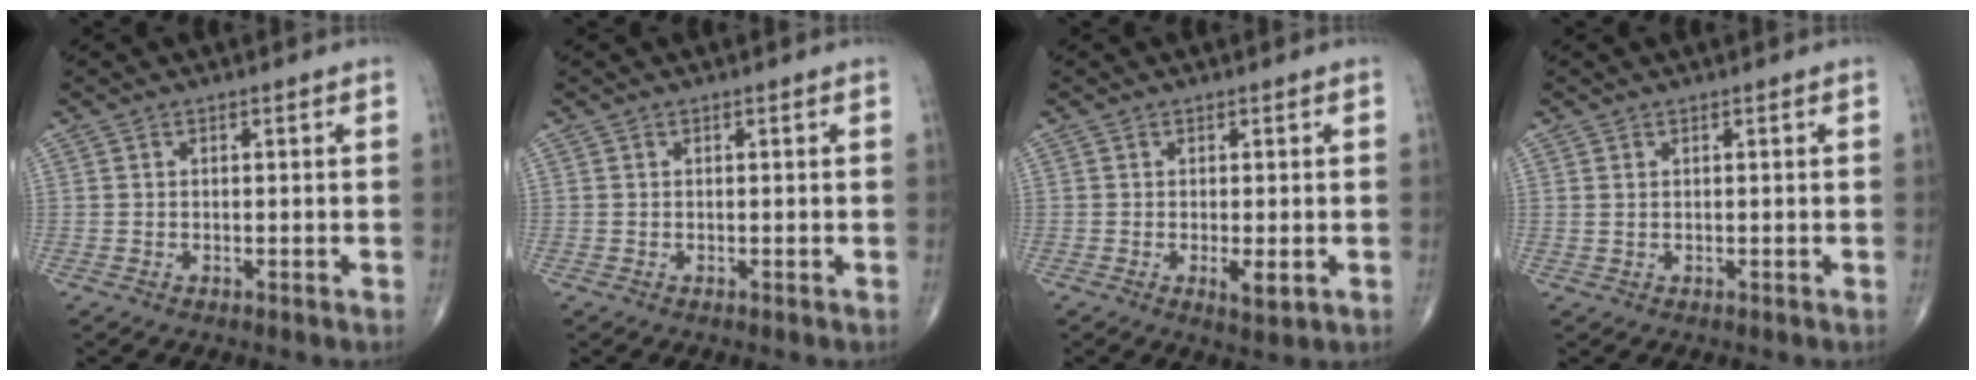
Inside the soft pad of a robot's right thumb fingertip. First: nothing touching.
{"total": 0.0}
{"total": 3.0, "force": [-0.7, 0.9, 2.8], "torque": [-0.045, -0.009, -0.009]}
{"total": 0.6, "force": [0.3, 0.3, 0.5], "torque": [-0.011, 0.005, 0.008]}